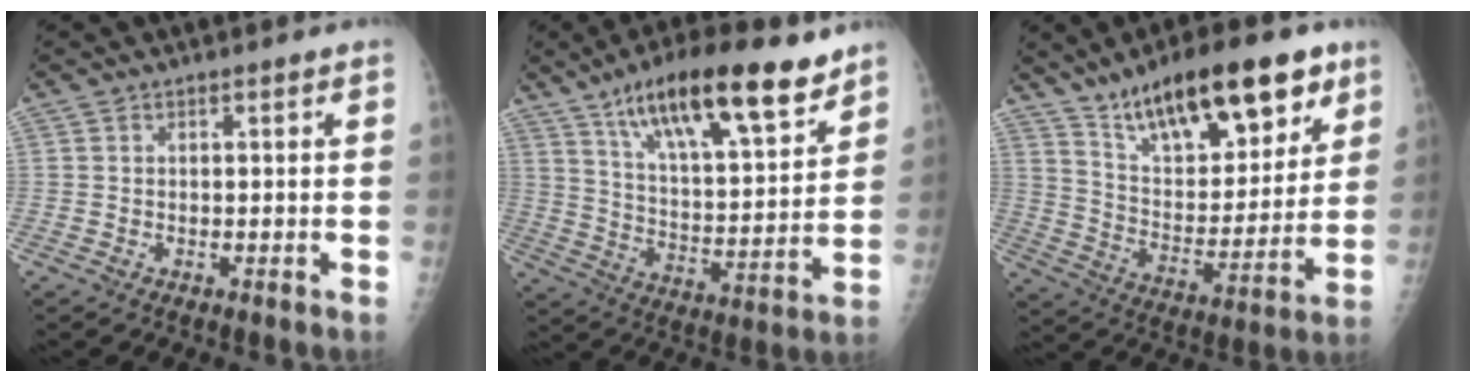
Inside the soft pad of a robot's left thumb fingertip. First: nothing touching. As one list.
[{"total": 21.2, "force": [13.6, 6.3, 15.0], "torque": [-0.221, -0.049, 0.229]}, {"total": 22.4, "force": [14.1, 8.6, 15.1], "torque": [-0.193, -0.053, 0.237]}]